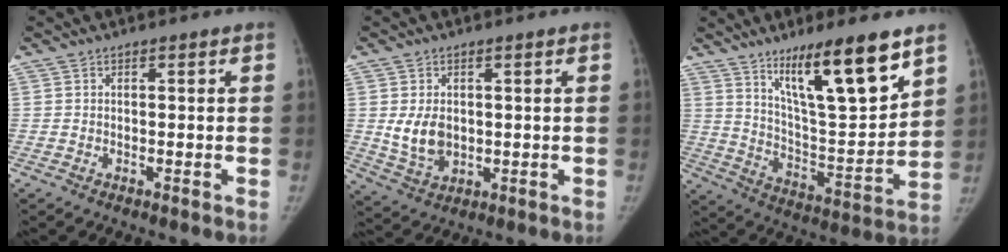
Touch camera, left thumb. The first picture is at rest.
{"total": 6.4, "force": [0.5, 4.6, 4.5], "torque": [-0.069, -0.013, 0.022]}
{"total": 19.0, "force": [11.7, 3.9, 14.4], "torque": [-0.204, -0.071, 0.206]}